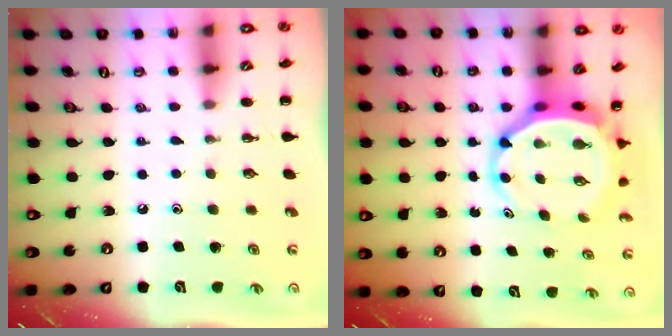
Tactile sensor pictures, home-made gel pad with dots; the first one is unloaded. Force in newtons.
{"total": 5.9, "press": 5.7, "slide": 1.8}